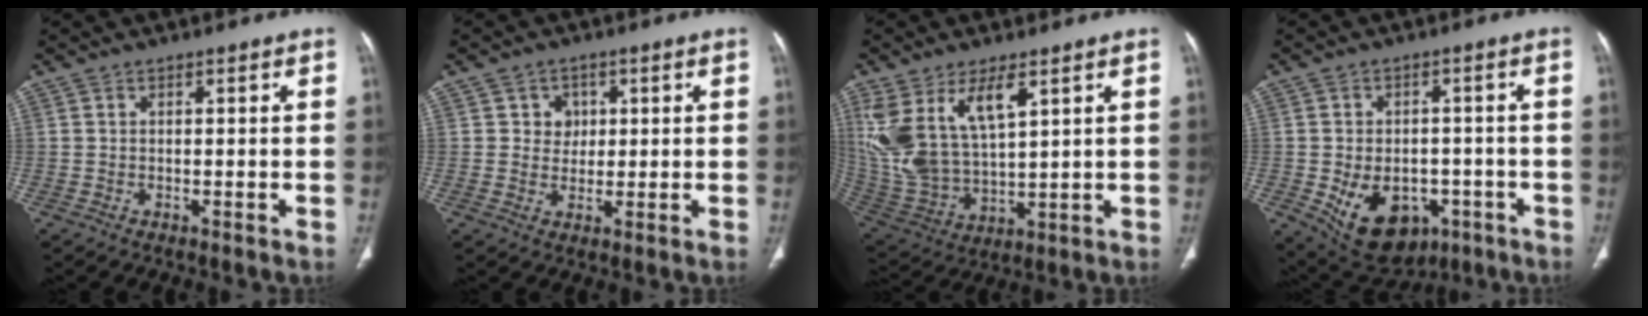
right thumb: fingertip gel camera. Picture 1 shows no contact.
{"total": 3.9, "force": [1.0, 3.6, 1.1], "torque": [0.009, 0.000, 0.013]}
{"total": 15.9, "force": [7.2, 7.4, 12.1], "torque": [-0.247, -0.026, 0.160]}
{"total": 14.2, "force": [-5.2, 9.9, 8.7], "torque": [-0.116, 0.016, -0.057]}